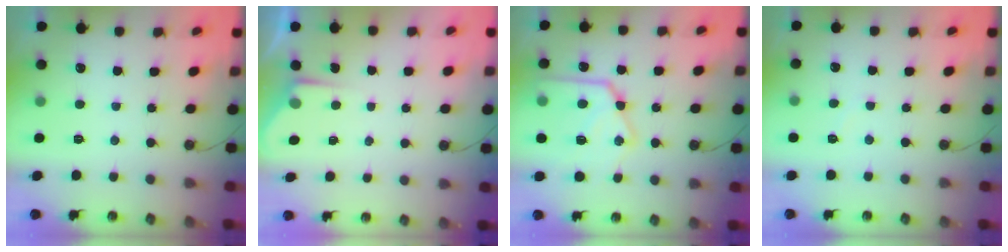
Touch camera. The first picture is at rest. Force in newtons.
{"total": 2.8, "press": 2.8, "slide": 0.4}
{"total": 18.3, "press": 18.3, "slide": 1.7}
{"total": 2.7, "press": 2.7, "slide": 0.4}